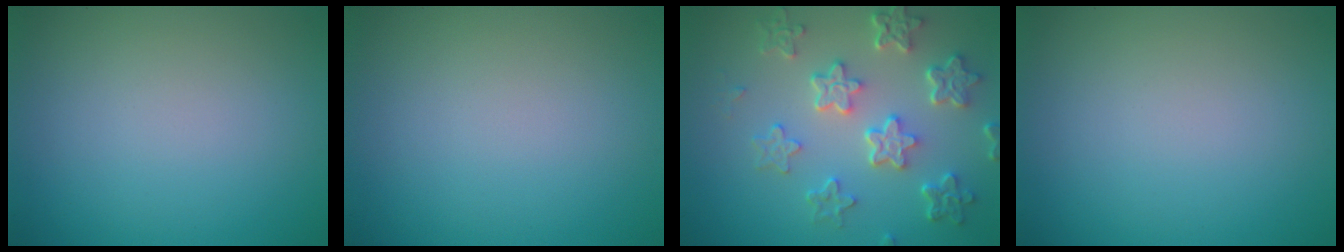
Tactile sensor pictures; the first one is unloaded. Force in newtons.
{"total": 0.0}
{"total": 6.0, "press": 4.5, "slide": 4.0}
{"total": 0.0}